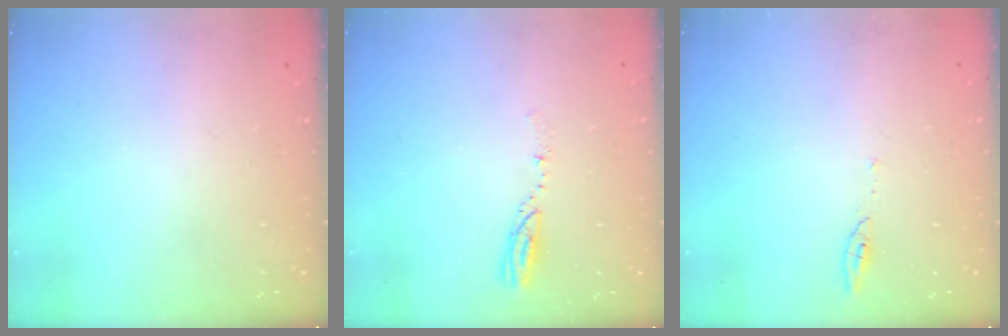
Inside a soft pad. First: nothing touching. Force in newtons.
{"total": 3.9, "press": 3.9, "slide": 0.4}
{"total": 4.8, "press": 4.8, "slide": 0.6}